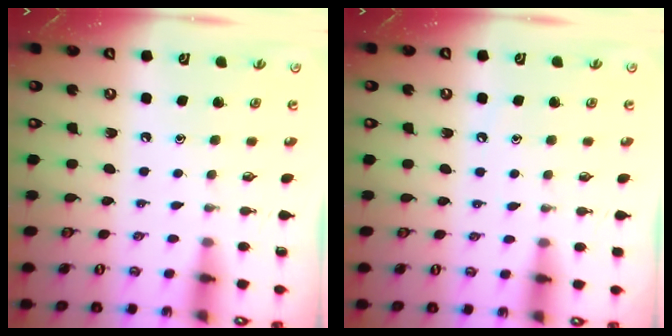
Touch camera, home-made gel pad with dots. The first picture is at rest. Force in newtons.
{"total": 4.5, "press": 4.4, "slide": 0.7}